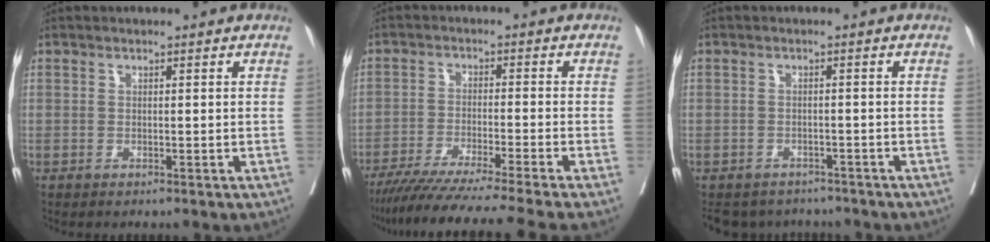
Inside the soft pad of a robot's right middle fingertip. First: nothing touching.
{"total": 15.9, "force": [-13.6, -2.5, 7.9], "torque": [-0.111, -0.046, -0.214]}
{"total": 7.7, "force": [-7.0, 3.2, 0.6], "torque": [-0.005, 0.007, -0.088]}